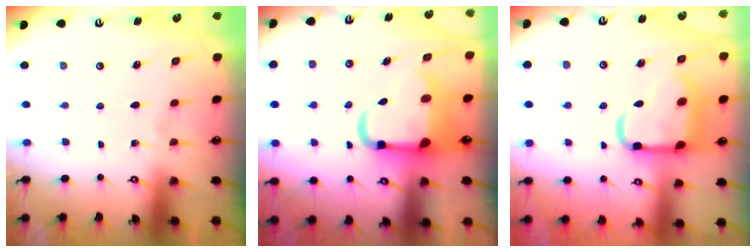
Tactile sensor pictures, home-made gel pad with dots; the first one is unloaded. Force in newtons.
{"total": 9.7, "press": 9.4, "slide": 2.3}
{"total": 15.1, "press": 15.0, "slide": 1.8}